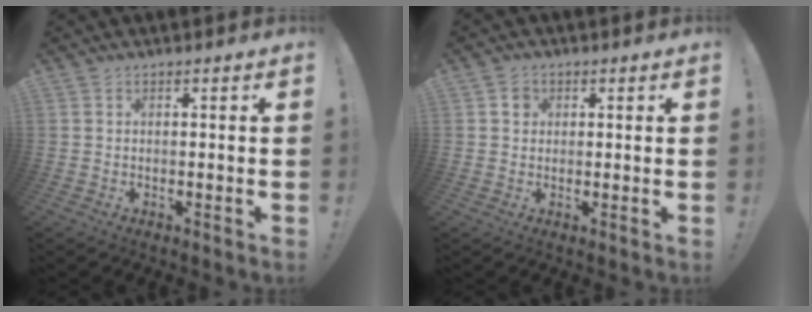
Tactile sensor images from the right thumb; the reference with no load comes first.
{"total": 2.6, "force": [0.8, 2.4, 0.8], "torque": [-0.005, 0.002, 0.012]}